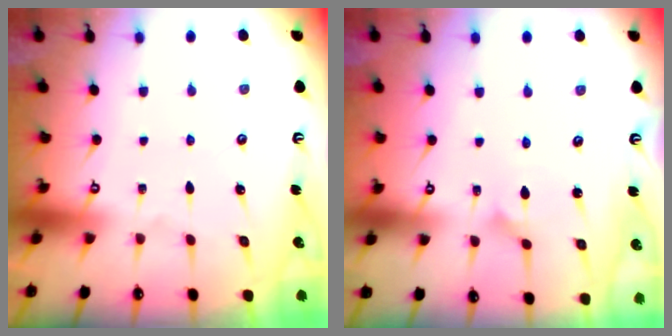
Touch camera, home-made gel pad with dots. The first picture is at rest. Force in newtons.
{"total": 1.8, "press": 1.8, "slide": 0.0}